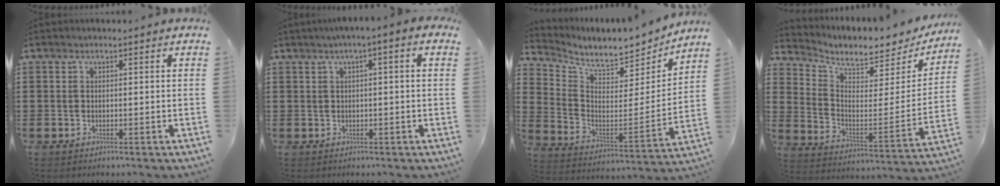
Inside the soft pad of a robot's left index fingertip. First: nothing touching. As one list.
[{"total": 1.8, "force": [-0.3, 0.2, 1.8], "torque": [-0.031, 0.000, -0.008]}, {"total": 6.4, "force": [6.1, 0.9, 1.8], "torque": [-0.061, -0.061, 0.100]}, {"total": 5.5, "force": [5.0, 1.4, 2.0], "torque": [-0.061, -0.049, 0.082]}]